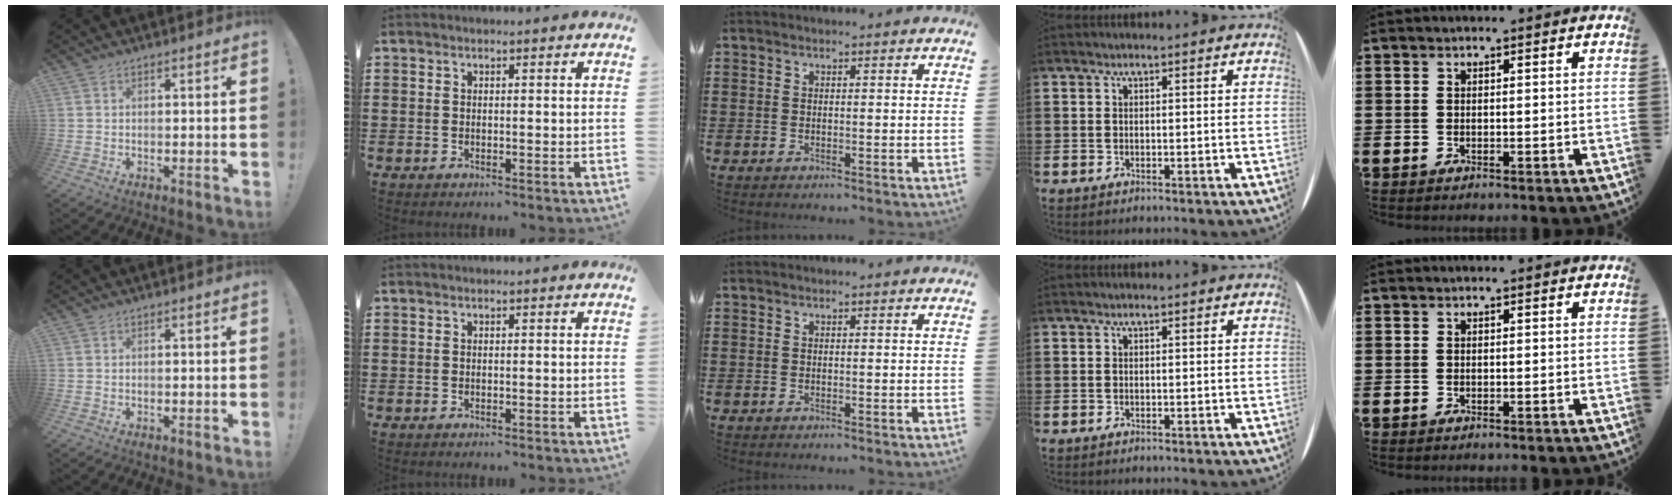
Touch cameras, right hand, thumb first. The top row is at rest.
{}